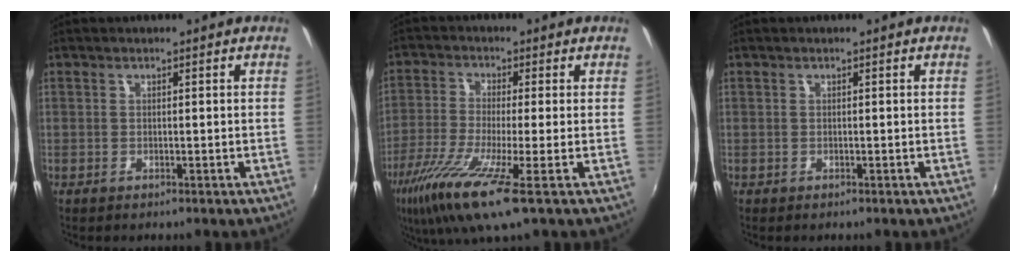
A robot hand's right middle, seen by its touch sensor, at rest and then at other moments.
{"total": 12.2, "force": [-6.3, 0.8, 10.4], "torque": [-0.231, -0.039, -0.124]}
{"total": 0.0}